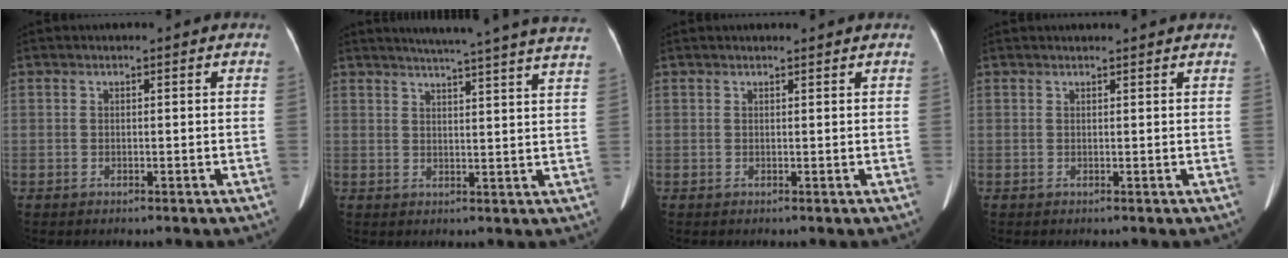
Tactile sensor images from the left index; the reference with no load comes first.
{"total": 21.5, "force": [19.6, -1.1, 8.9], "torque": [-0.131, -0.058, 0.229]}
{"total": 3.3, "force": [3.1, 0.1, 1.0], "torque": [-0.010, 0.003, 0.034]}
{"total": 4.7, "force": [4.5, 0.2, 1.4], "torque": [-0.016, 0.004, 0.044]}